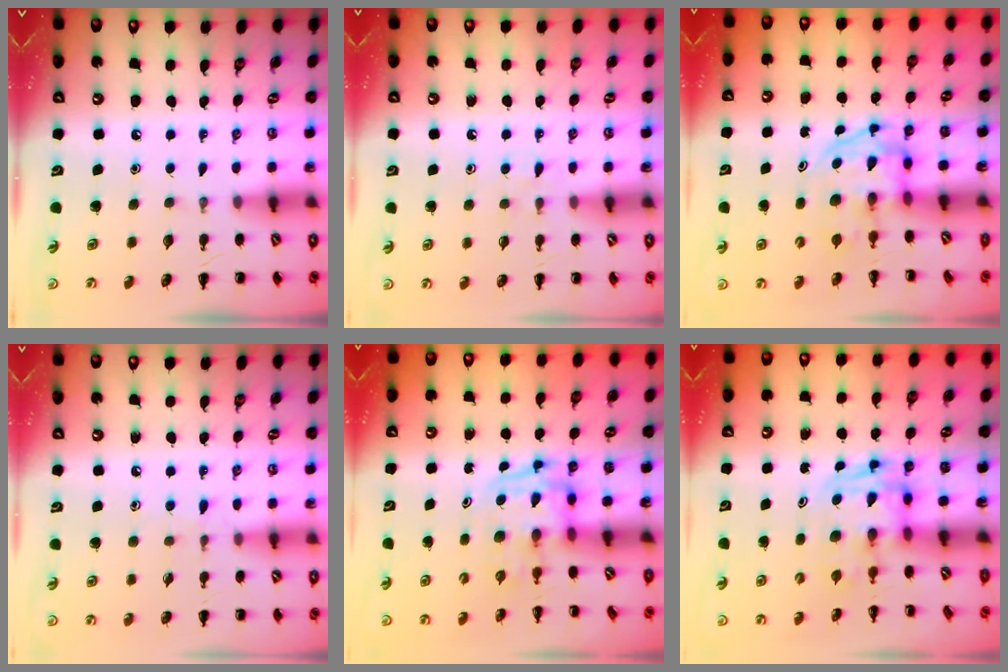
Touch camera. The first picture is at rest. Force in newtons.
{"total": 4.1, "press": 3.9, "slide": 1.4}
{"total": 3.3, "press": 3.3, "slide": 0.5}
{"total": 6.0, "press": 5.7, "slide": 2.0}
{"total": 3.4, "press": 3.4, "slide": 0.6}
{"total": 2.9, "press": 2.9, "slide": 0.5}